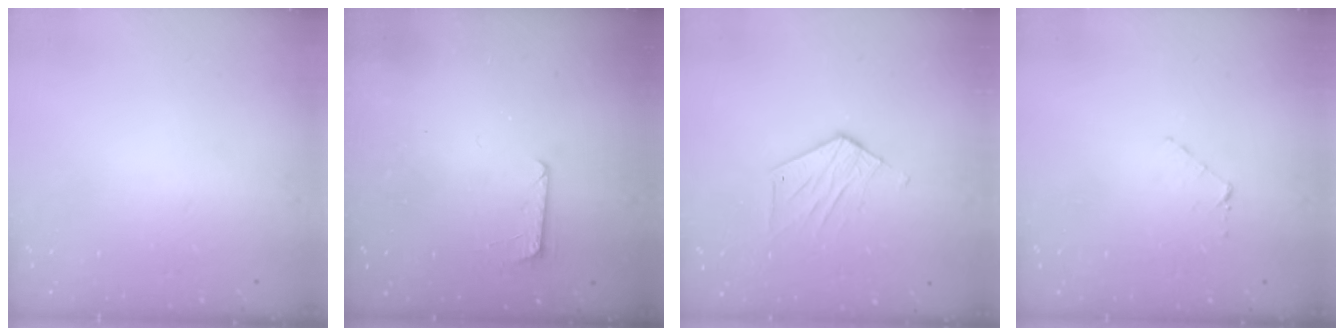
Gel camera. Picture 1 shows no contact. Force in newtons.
{"total": 5.9, "press": 5.9, "slide": 0.4}
{"total": 6.9, "press": 6.9, "slide": 0.4}
{"total": 4.4, "press": 4.4, "slide": 0.4}